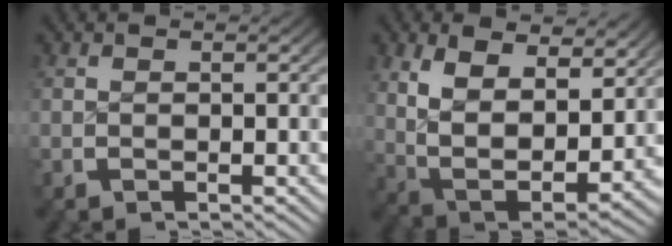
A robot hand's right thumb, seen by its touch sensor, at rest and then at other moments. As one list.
[{"total": 9.9, "force": [0.7, 6.8, 7.2], "torque": [-0.171, -0.056, 0.035]}]